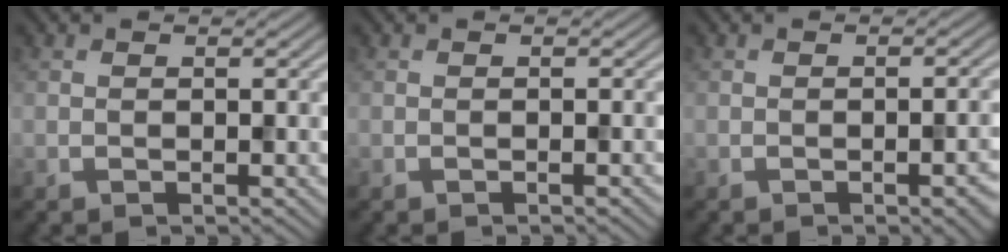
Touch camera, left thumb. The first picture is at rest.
{"total": 0.7, "force": [-0.3, 0.0, 0.6], "torque": [-0.007, 0.002, -0.005]}
{"total": 3.5, "force": [-1.2, 0.9, 3.2], "torque": [-0.037, 0.000, -0.015]}